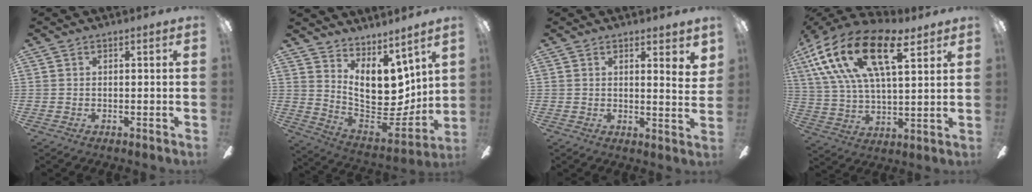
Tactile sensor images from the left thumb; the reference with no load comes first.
{"total": 16.2, "force": [6.7, 9.0, 11.7], "torque": [-0.207, -0.075, 0.126]}
{"total": 4.2, "force": [2.6, 1.0, 3.1], "torque": [-0.040, -0.021, 0.041]}
{"total": 22.1, "force": [11.0, 10.5, 16.0], "torque": [-0.323, -0.032, 0.185]}